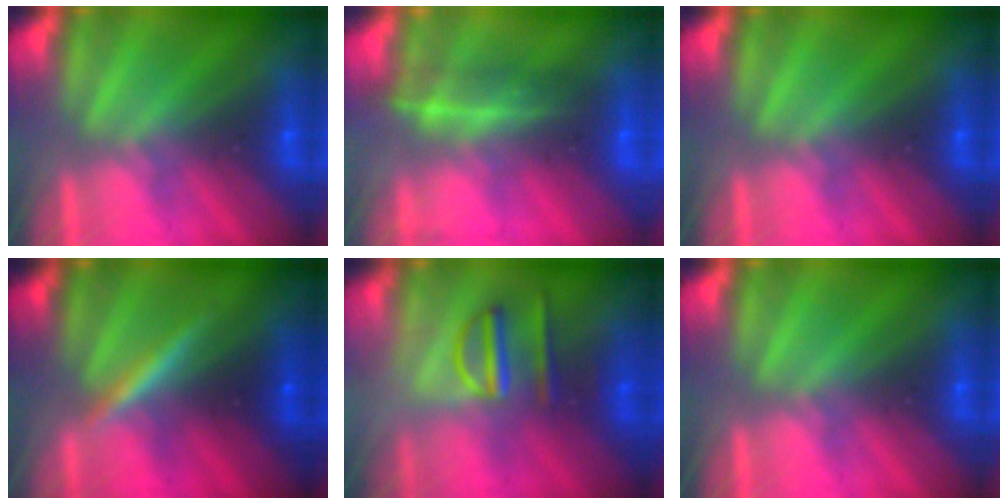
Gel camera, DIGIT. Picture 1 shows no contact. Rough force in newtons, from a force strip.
{"total": 2.1}
{"total": 0.0}
{"total": 3.7}
{"total": 2.9}
{"total": 0.0}